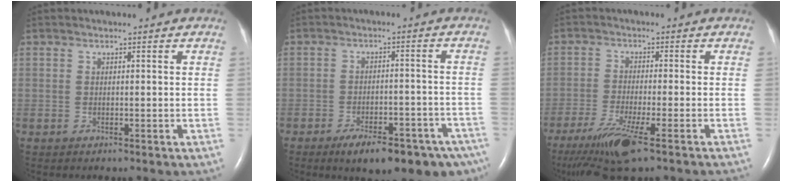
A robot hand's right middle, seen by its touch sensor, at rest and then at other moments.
{"total": 14.4, "force": [-10.5, 5.1, 8.4], "torque": [-0.071, 0.016, -0.138]}
{"total": 10.0, "force": [-6.7, -0.3, 7.5], "torque": [-0.139, -0.032, -0.119]}